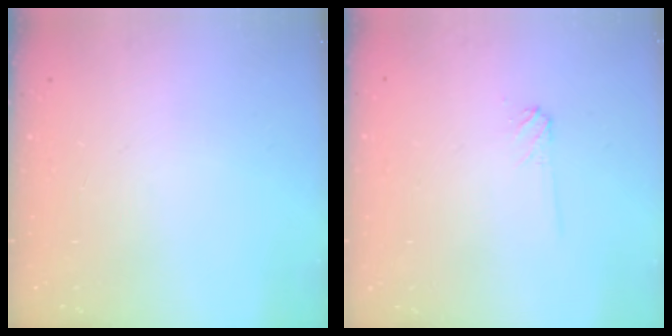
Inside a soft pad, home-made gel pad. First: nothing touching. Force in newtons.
{"total": 4.3, "press": 4.2, "slide": 0.8}